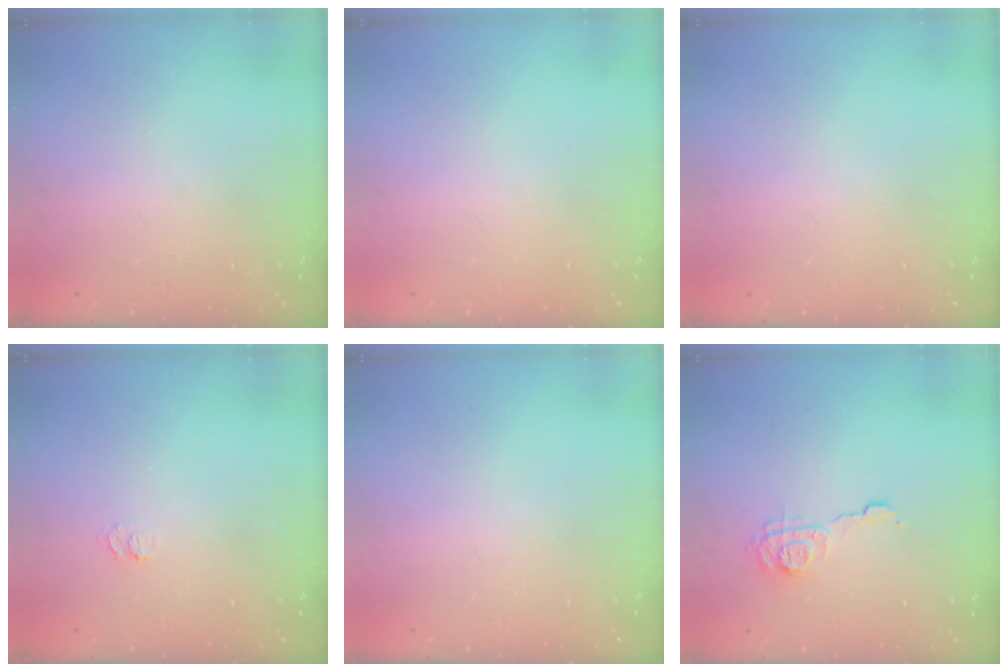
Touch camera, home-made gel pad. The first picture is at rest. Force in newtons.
{"total": 0.0}
{"total": 0.0}
{"total": 4.4, "press": 4.4, "slide": 0.5}
{"total": 0.0}
{"total": 9.0, "press": 9.0, "slide": 0.4}